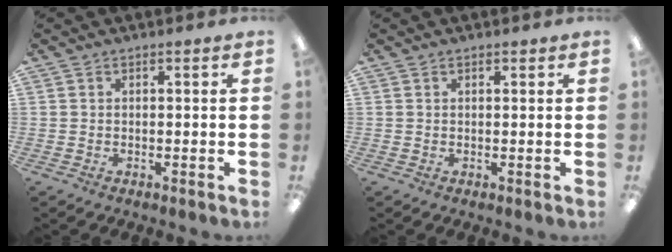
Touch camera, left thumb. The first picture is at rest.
{"total": 0.6, "force": [0.4, 0.3, 0.2], "torque": [0.003, -0.002, 0.006]}